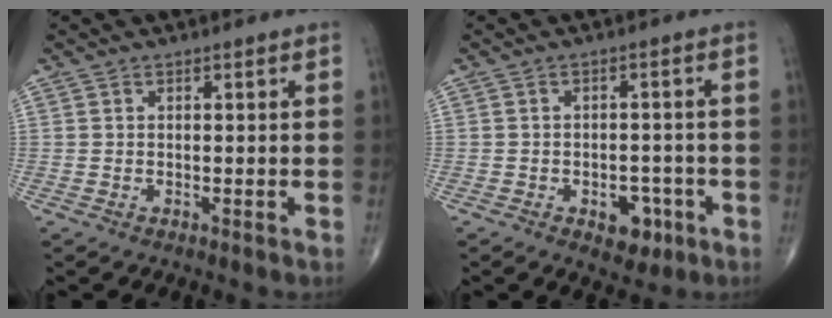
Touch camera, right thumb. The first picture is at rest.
{"total": 5.7, "force": [-2.5, 3.6, 3.6], "torque": [-0.022, 0.017, -0.027]}